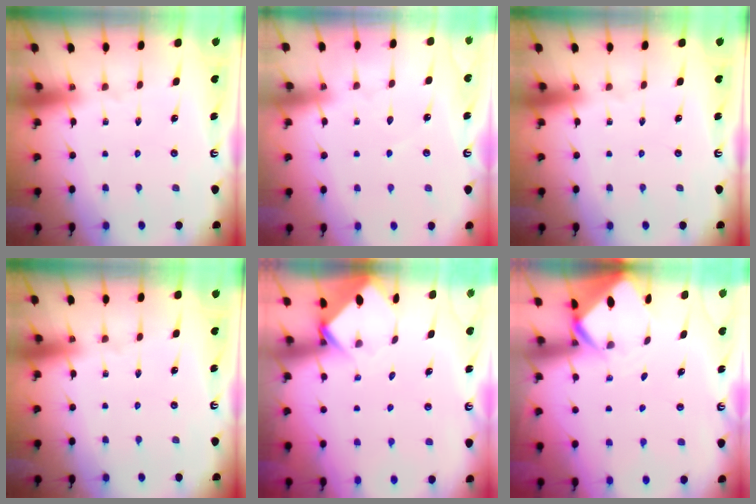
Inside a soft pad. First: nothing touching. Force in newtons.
{"total": 3.3, "press": 3.3, "slide": 0.5}
{"total": 0.0}
{"total": 0.0}
{"total": 3.9, "press": 3.9, "slide": 0.3}
{"total": 3.2, "press": 3.2, "slide": 0.2}